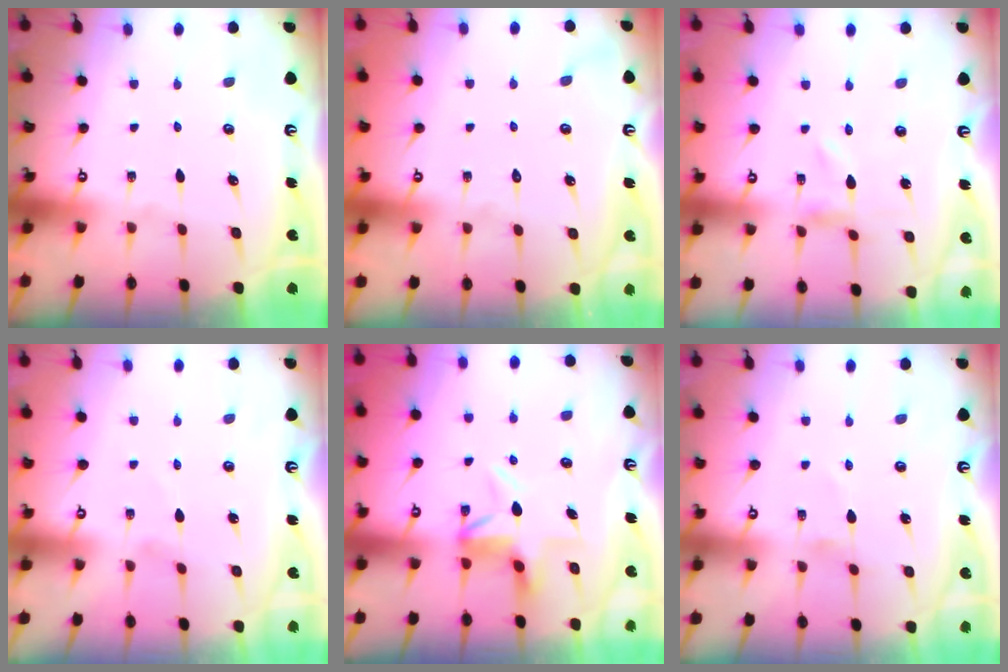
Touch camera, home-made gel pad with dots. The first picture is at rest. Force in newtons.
{"total": 1.6, "press": 1.6, "slide": 0.2}
{"total": 0.0}
{"total": 1.5, "press": 1.5, "slide": 0.1}
{"total": 4.5, "press": 4.4, "slide": 0.3}
{"total": 0.0}